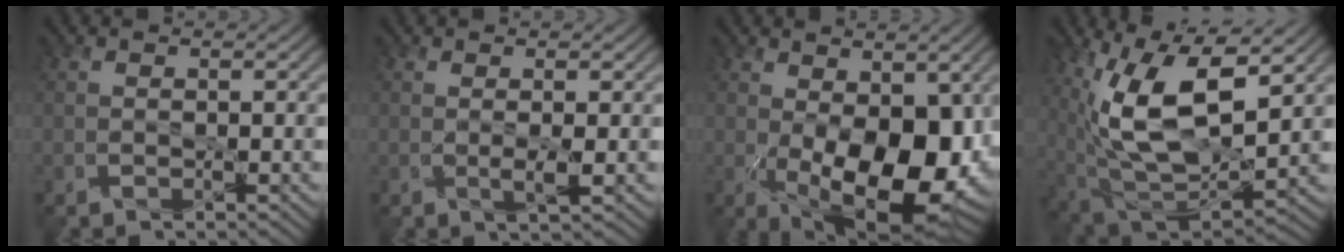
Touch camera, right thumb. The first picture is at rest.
{"total": 1.4, "force": [0.2, 0.1, 1.4], "torque": [-0.030, -0.002, 0.003]}
{"total": 15.1, "force": [-1.6, 8.0, 12.7], "torque": [-0.194, -0.033, -0.004]}
{"total": 14.7, "force": [4.8, 6.4, 12.4], "torque": [-0.250, -0.008, 0.093]}